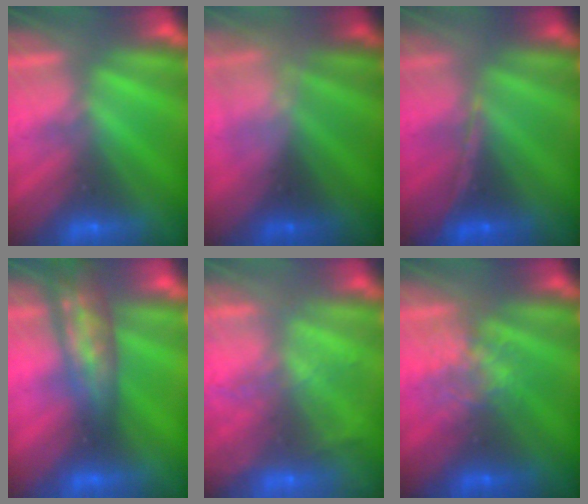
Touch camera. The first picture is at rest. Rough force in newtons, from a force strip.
{"total": 2.3}
{"total": 1.3}
{"total": 3.0}
{"total": 6.1}
{"total": 3.9}